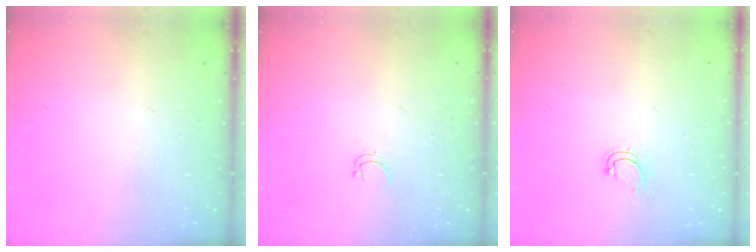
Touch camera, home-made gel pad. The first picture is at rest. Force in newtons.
{"total": 3.5, "press": 3.4, "slide": 0.4}
{"total": 4.2, "press": 4.1, "slide": 0.8}